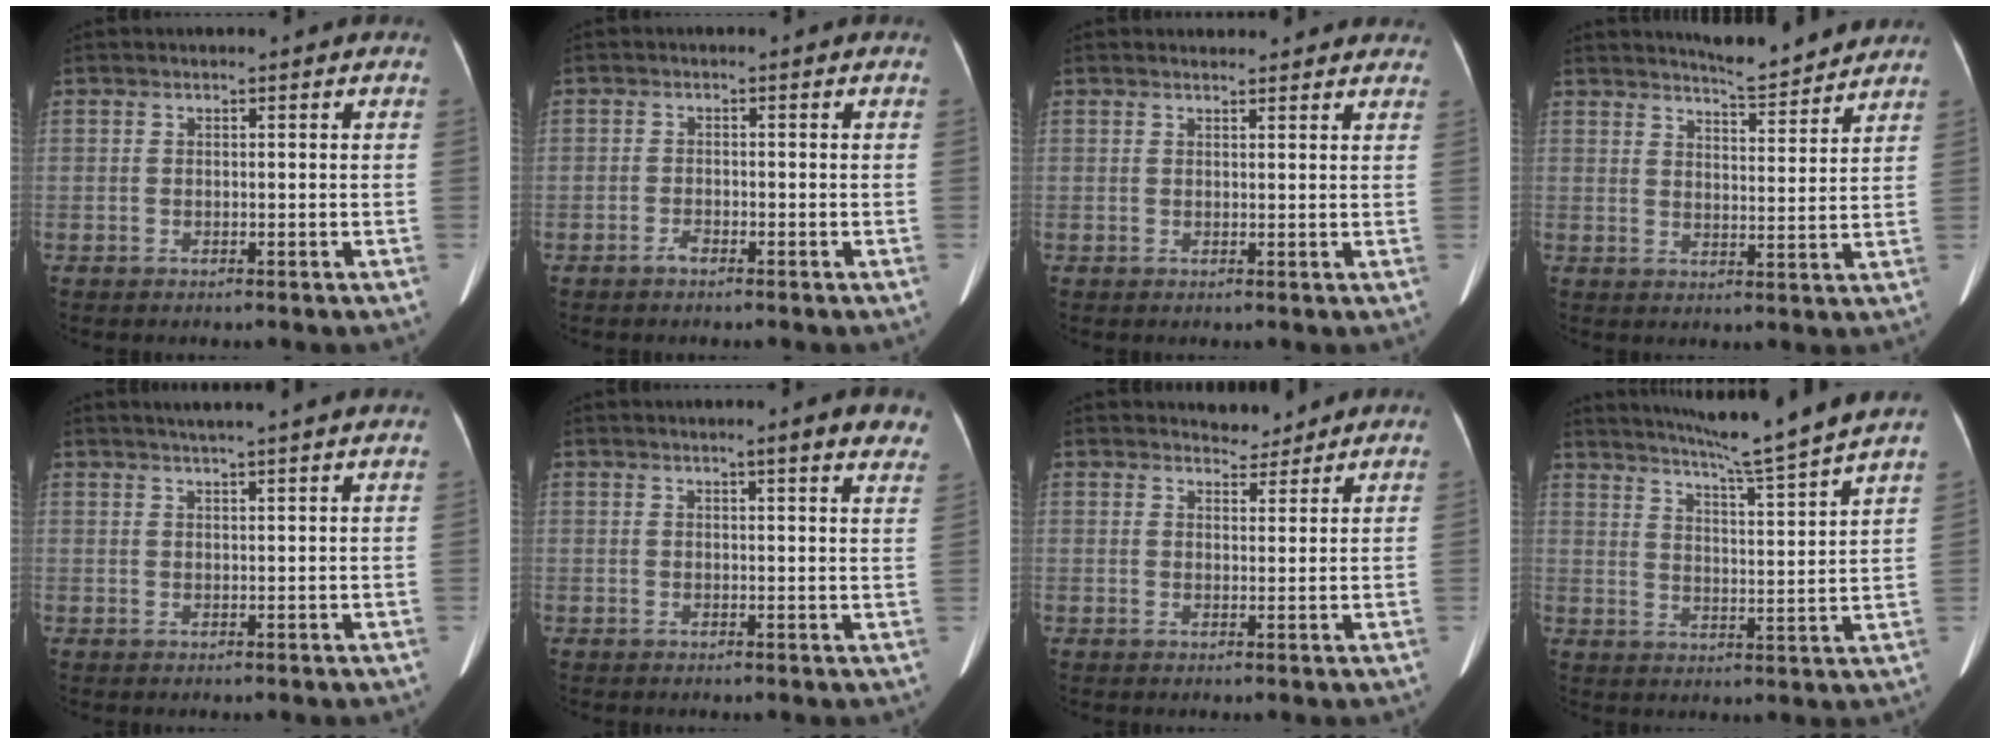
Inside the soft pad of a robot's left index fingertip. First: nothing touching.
{"total": 1.1, "force": [-0.9, 0.3, 0.5], "torque": [-0.011, 0.001, -0.014]}
{"total": 7.2, "force": [6.8, 2.2, 1.4], "torque": [0.003, 0.014, 0.059]}
{"total": 7.4, "force": [7.2, 0.2, 1.7], "torque": [-0.036, -0.006, 0.100]}
{"total": 6.2, "force": [5.3, -0.6, 3.1], "torque": [-0.046, 0.022, 0.066]}
{"total": 6.4, "force": [5.1, 0.6, 3.8], "torque": [-0.031, 0.000, 0.046]}
{"total": 2.7, "force": [2.6, 0.8, -0.2], "torque": [0.003, -0.003, 0.038]}
{"total": 14.1, "force": [12.4, -2.4, 6.3], "torque": [-0.106, -0.029, 0.172]}